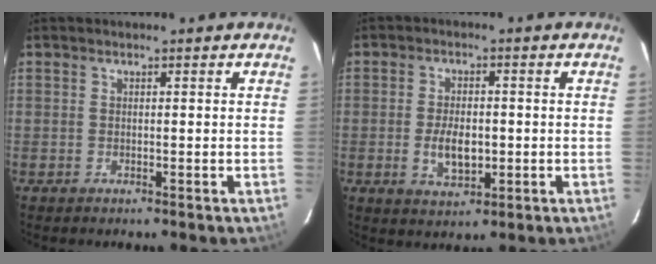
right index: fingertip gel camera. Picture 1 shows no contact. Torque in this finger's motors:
{"motor_torque": [0.44, -0.39, 0.17, 0.08]}